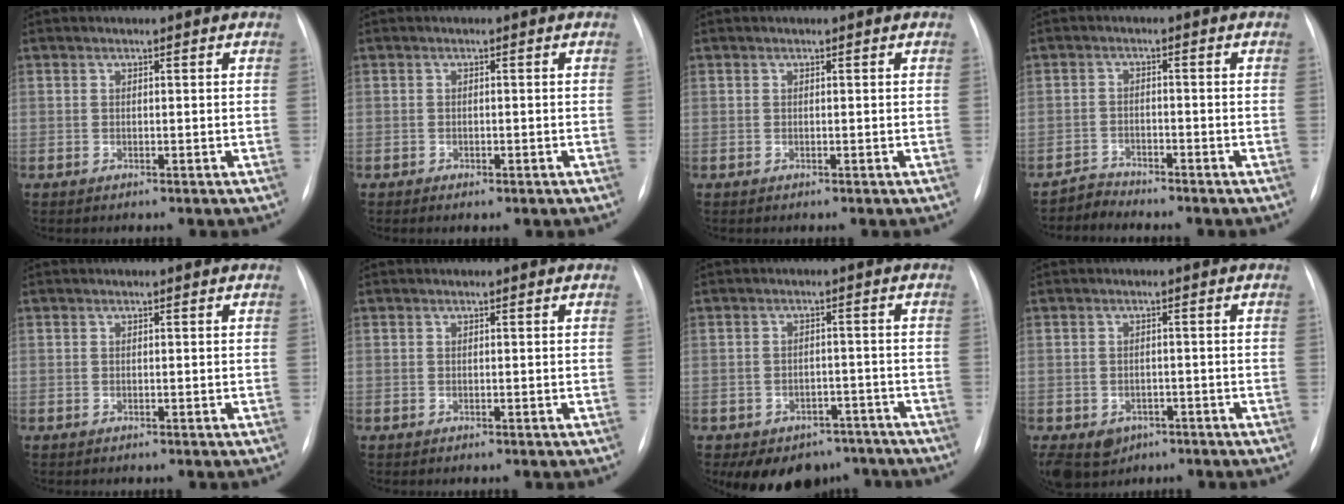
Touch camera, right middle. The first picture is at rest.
{"total": 1.0, "force": [-0.6, 0.5, 0.6], "torque": [-0.010, 0.000, -0.006]}
{"total": 0.0}
{"total": 2.4, "force": [-2.1, 0.0, -1.1], "torque": [0.028, -0.012, -0.040]}
{"total": 0.0}
{"total": 0.0}
{"total": 9.9, "force": [-7.2, 6.3, 2.7], "torque": [-0.027, 0.017, -0.087]}
{"total": 8.7, "force": [-4.2, 7.0, 3.0], "torque": [-0.078, 0.005, -0.048]}